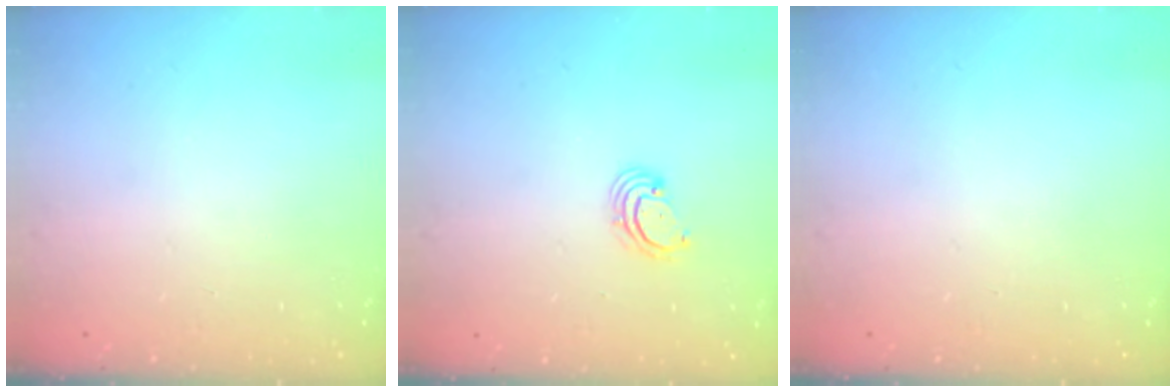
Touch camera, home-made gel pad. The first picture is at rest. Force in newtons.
{"total": 2.6, "press": 2.6, "slide": 0.3}
{"total": 0.0}